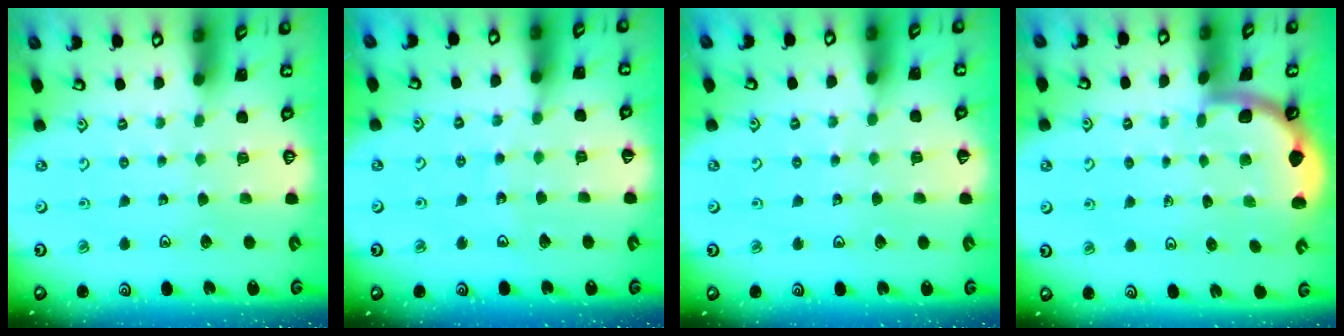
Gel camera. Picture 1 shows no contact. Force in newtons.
{"total": 5.1, "press": 5.1, "slide": 0.7}
{"total": 2.0, "press": 2.0, "slide": 0.2}
{"total": 1.9, "press": 1.9, "slide": 0.0}